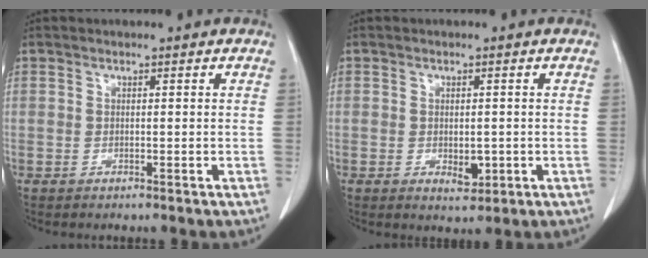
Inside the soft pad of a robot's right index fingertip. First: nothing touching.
{"total": 2.6, "force": [-0.5, 1.4, 2.1], "torque": [-0.026, -0.001, 0.002]}